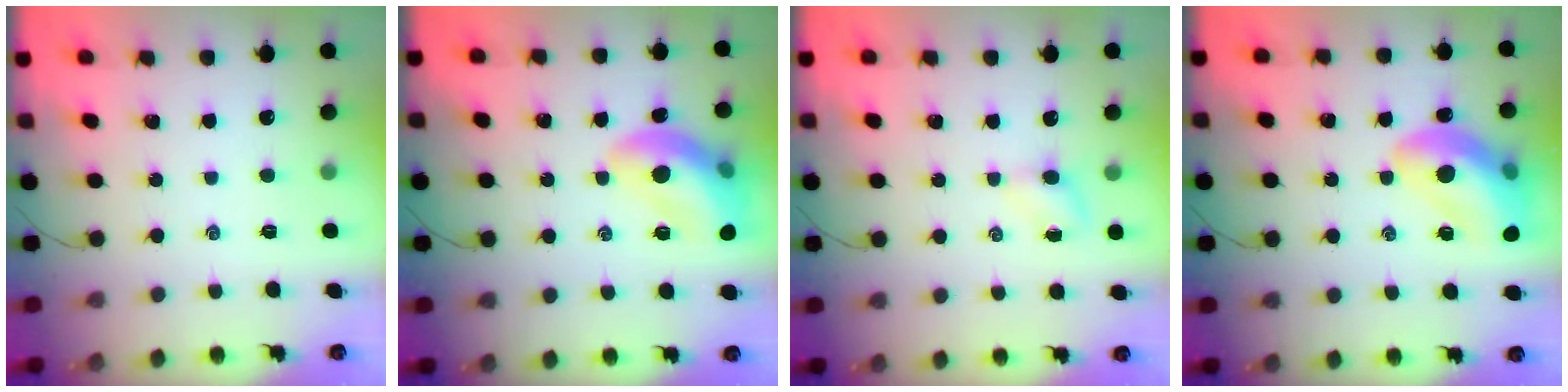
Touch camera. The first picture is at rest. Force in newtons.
{"total": 15.8, "press": 15.6, "slide": 2.2}
{"total": 3.7, "press": 3.6, "slide": 1.2}
{"total": 16.7, "press": 16.4, "slide": 2.9}